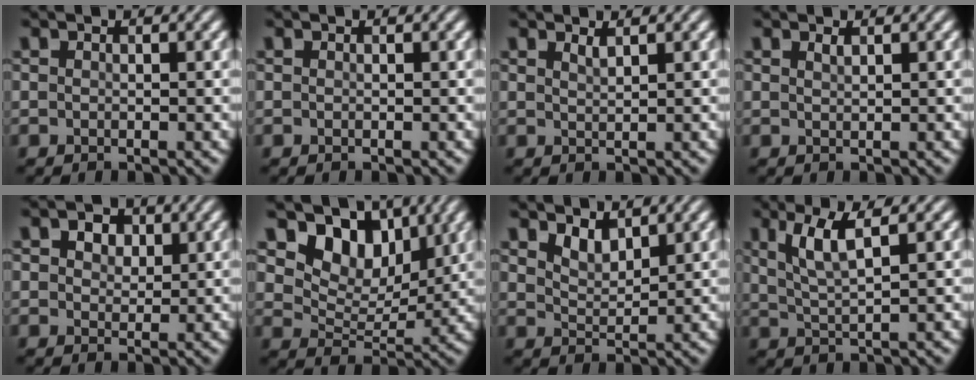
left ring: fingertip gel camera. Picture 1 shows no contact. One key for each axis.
{"total": 0.0}
{"total": 0.9, "fx": 0.8, "fy": 0.2, "fz": 0.5, "tx": -0.005, "ty": -0.001, "tz": 0.014}
{"total": 0.6, "fx": 0.5, "fy": 0.1, "fz": 0.4, "tx": -0.004, "ty": -0.001, "tz": 0.010}
{"total": 3.7, "fx": 1.9, "fy": 2.4, "fz": 2.0, "tx": -0.035, "ty": 0.007, "tz": 0.016}
{"total": 6.8, "fx": 4.1, "fy": 4.3, "fz": 3.4, "tx": -0.058, "ty": -0.012, "tz": 0.069}
{"total": 2.1, "fx": 1.6, "fy": 0.9, "fz": 1.0, "tx": -0.022, "ty": -0.006, "tz": 0.033}
{"total": 3.8, "fx": 1.6, "fy": 0.8, "fz": 3.3, "tx": -0.067, "ty": 0.001, "tz": 0.035}